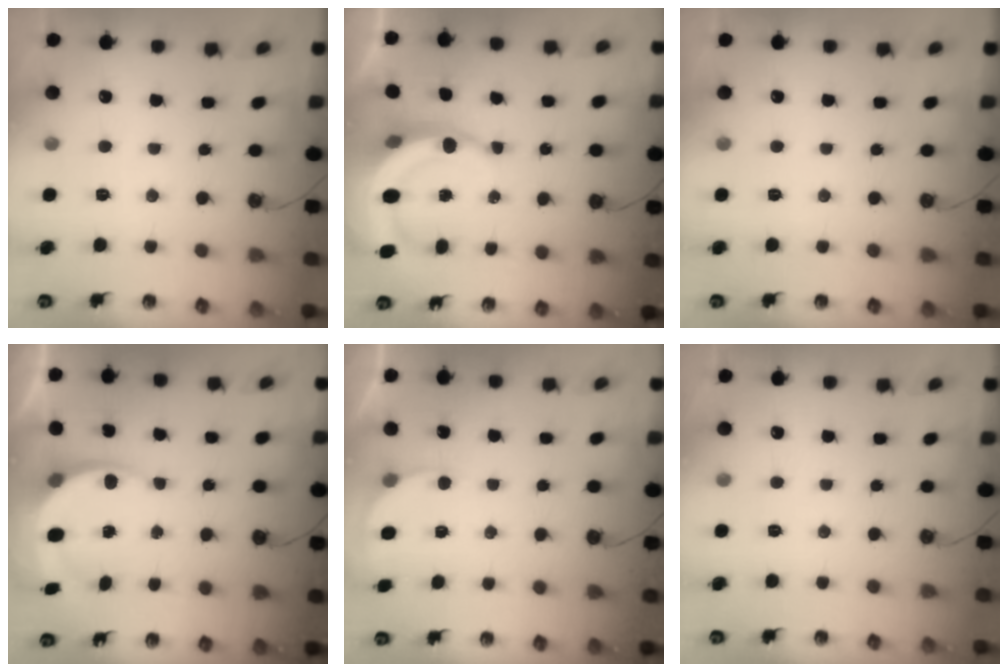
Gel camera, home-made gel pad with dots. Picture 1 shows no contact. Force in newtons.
{"total": 9.3, "press": 9.1, "slide": 2.0}
{"total": 0.0}
{"total": 6.2, "press": 6.0, "slide": 1.6}
{"total": 2.4, "press": 2.4, "slide": 0.2}
{"total": 0.0}